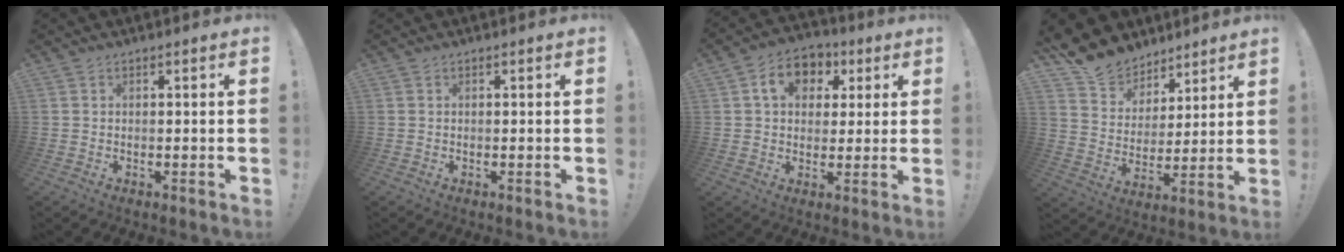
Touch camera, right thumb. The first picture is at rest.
{"total": 0.0}
{"total": 10.2, "force": [3.2, 8.0, 5.5], "torque": [-0.081, 0.001, 0.062]}
{"total": 11.7, "force": [9.5, 6.8, 1.4], "torque": [-0.037, -0.079, 0.185]}